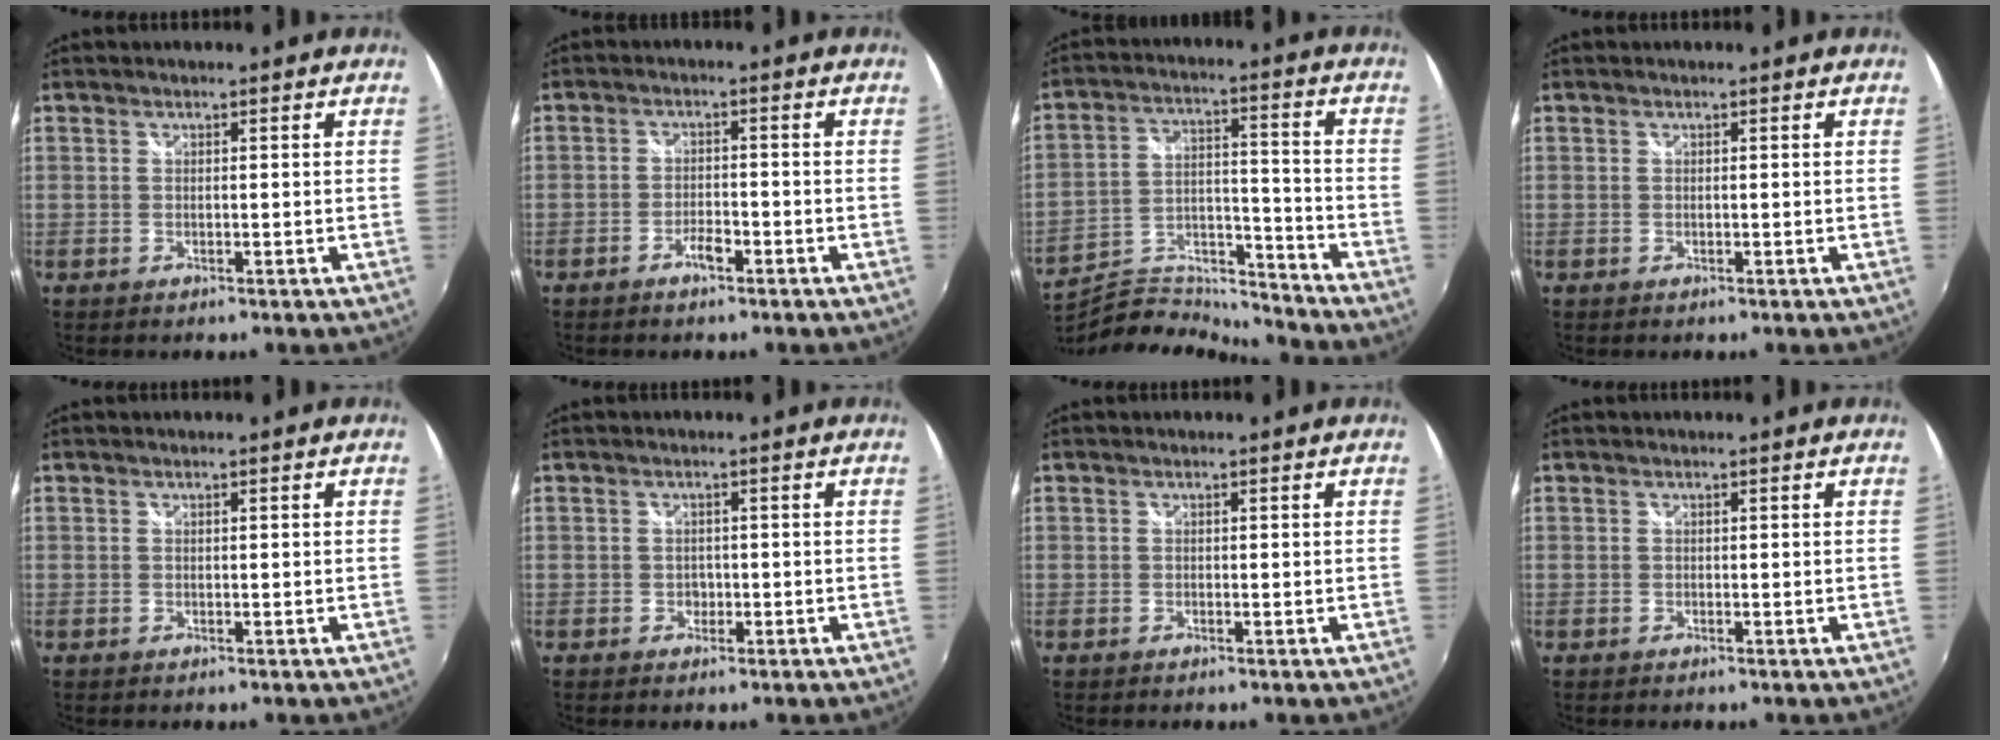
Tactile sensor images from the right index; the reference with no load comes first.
{"total": 2.9, "force": [-2.0, 1.0, 1.9], "torque": [-0.045, 0.000, -0.038]}
{"total": 12.7, "force": [-12.3, 2.0, 2.6], "torque": [-0.051, 0.017, -0.221]}
{"total": 0.0}
{"total": 0.0}
{"total": 1.6, "force": [-0.5, 1.4, 0.4], "torque": [-0.006, -0.002, -0.005]}
{"total": 0.0}
{"total": 0.0}